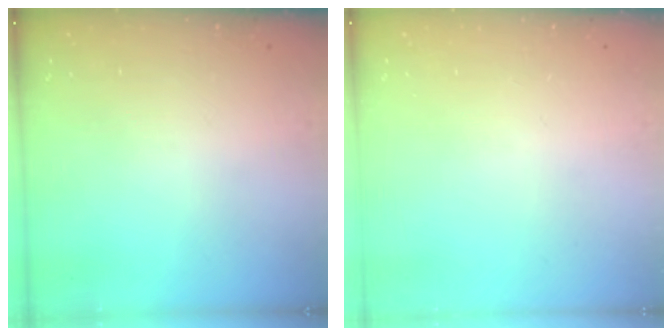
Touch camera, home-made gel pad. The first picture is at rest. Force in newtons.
{"total": 0.0}